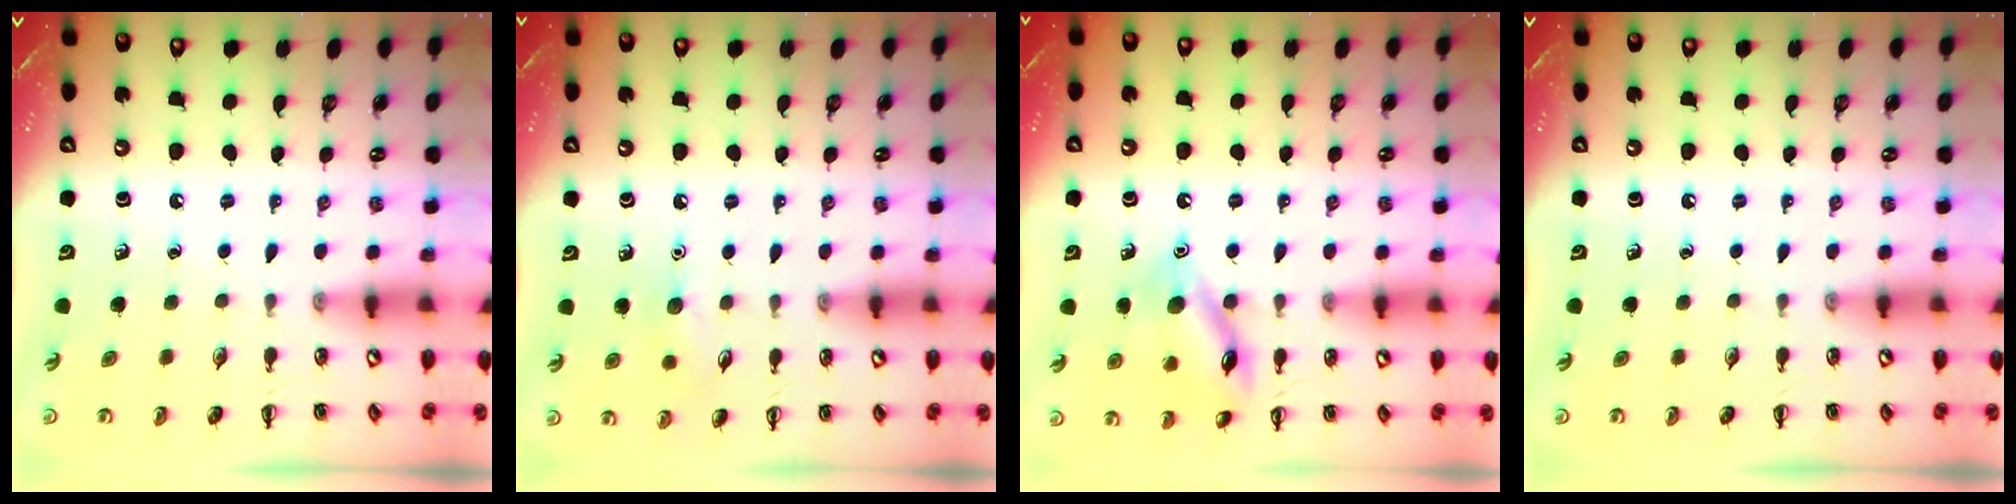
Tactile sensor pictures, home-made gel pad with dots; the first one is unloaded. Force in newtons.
{"total": 6.7, "press": 6.4, "slide": 1.9}
{"total": 13.4, "press": 13.4, "slide": 0.9}
{"total": 0.0}